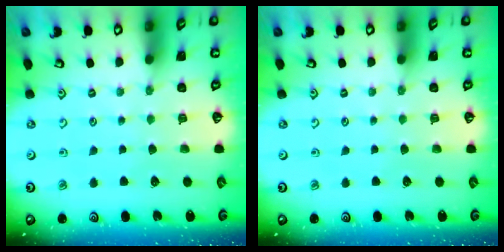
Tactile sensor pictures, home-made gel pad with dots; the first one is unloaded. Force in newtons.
{"total": 0.0}